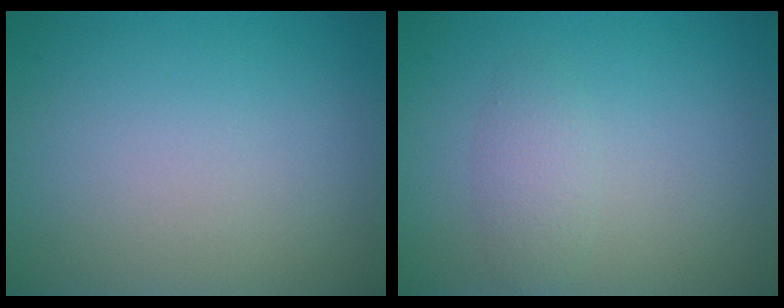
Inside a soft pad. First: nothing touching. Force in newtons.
{"total": 1.7, "press": 1.7, "slide": 0.0}